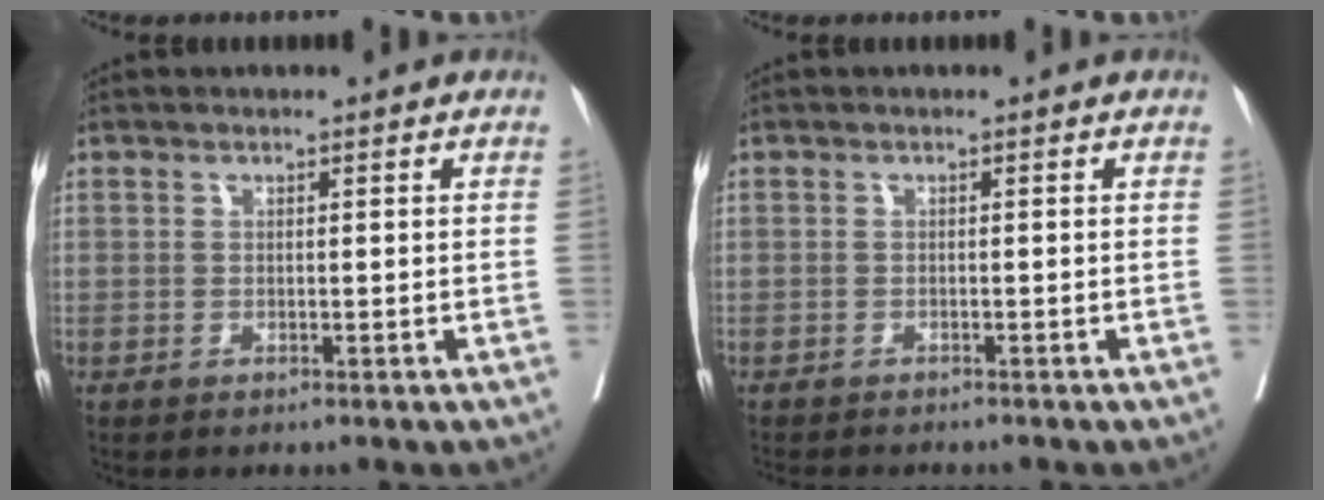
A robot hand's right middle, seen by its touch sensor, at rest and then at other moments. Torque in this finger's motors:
{"motor_torque": [0.33, -0.36, 0.02, 0.00]}